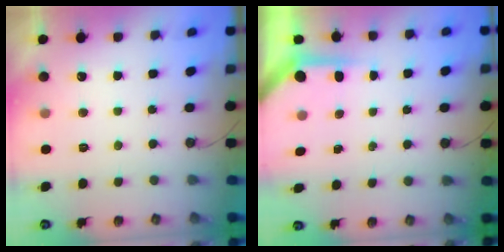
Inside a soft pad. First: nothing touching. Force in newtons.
{"total": 3.6, "press": 3.6, "slide": 0.4}